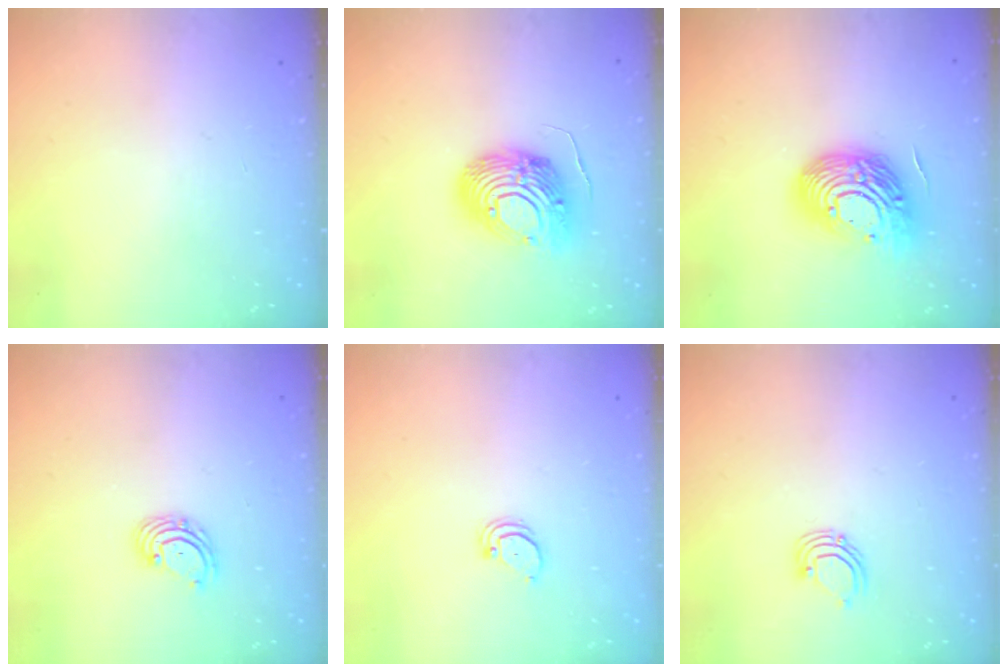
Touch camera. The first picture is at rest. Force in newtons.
{"total": 13.7, "press": 13.7, "slide": 1.2}
{"total": 17.5, "press": 17.5, "slide": 1.3}
{"total": 3.4, "press": 3.3, "slide": 0.5}
{"total": 2.1, "press": 2.1, "slide": 0.2}
{"total": 3.5, "press": 3.5, "slide": 0.2}